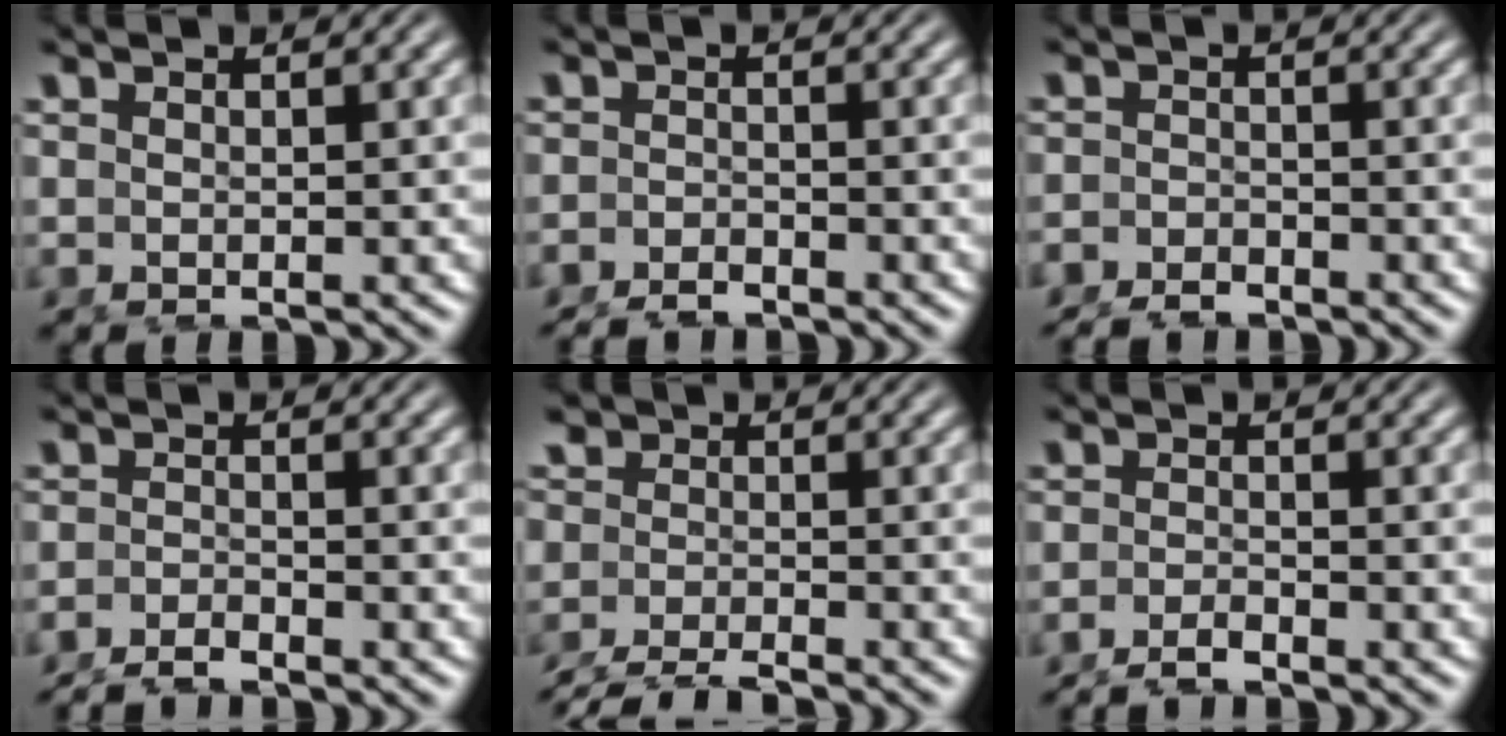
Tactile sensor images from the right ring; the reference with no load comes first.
{"total": 2.3, "force": [-2.3, 0.2, -0.1], "torque": [0.002, -0.009, -0.038]}
{"total": 2.5, "force": [-2.4, 0.4, -0.3], "torque": [0.005, -0.013, -0.039]}
{"total": 2.2, "force": [-2.1, -0.1, 0.2], "torque": [-0.001, -0.004, -0.039]}
{"total": 2.9, "force": [-2.6, 1.1, 0.5], "torque": [-0.003, -0.010, -0.046]}
{"total": 1.9, "force": [-1.8, -0.2, 0.3], "torque": [-0.006, -0.002, -0.034]}